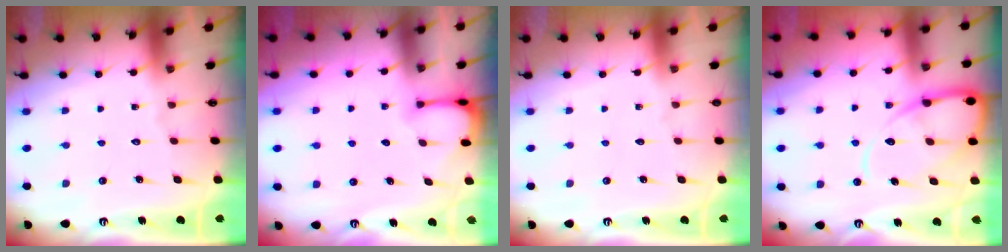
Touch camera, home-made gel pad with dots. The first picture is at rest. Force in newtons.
{"total": 2.6, "press": 2.5, "slide": 0.4}
{"total": 0.0}
{"total": 12.3, "press": 12.3, "slide": 1.3}